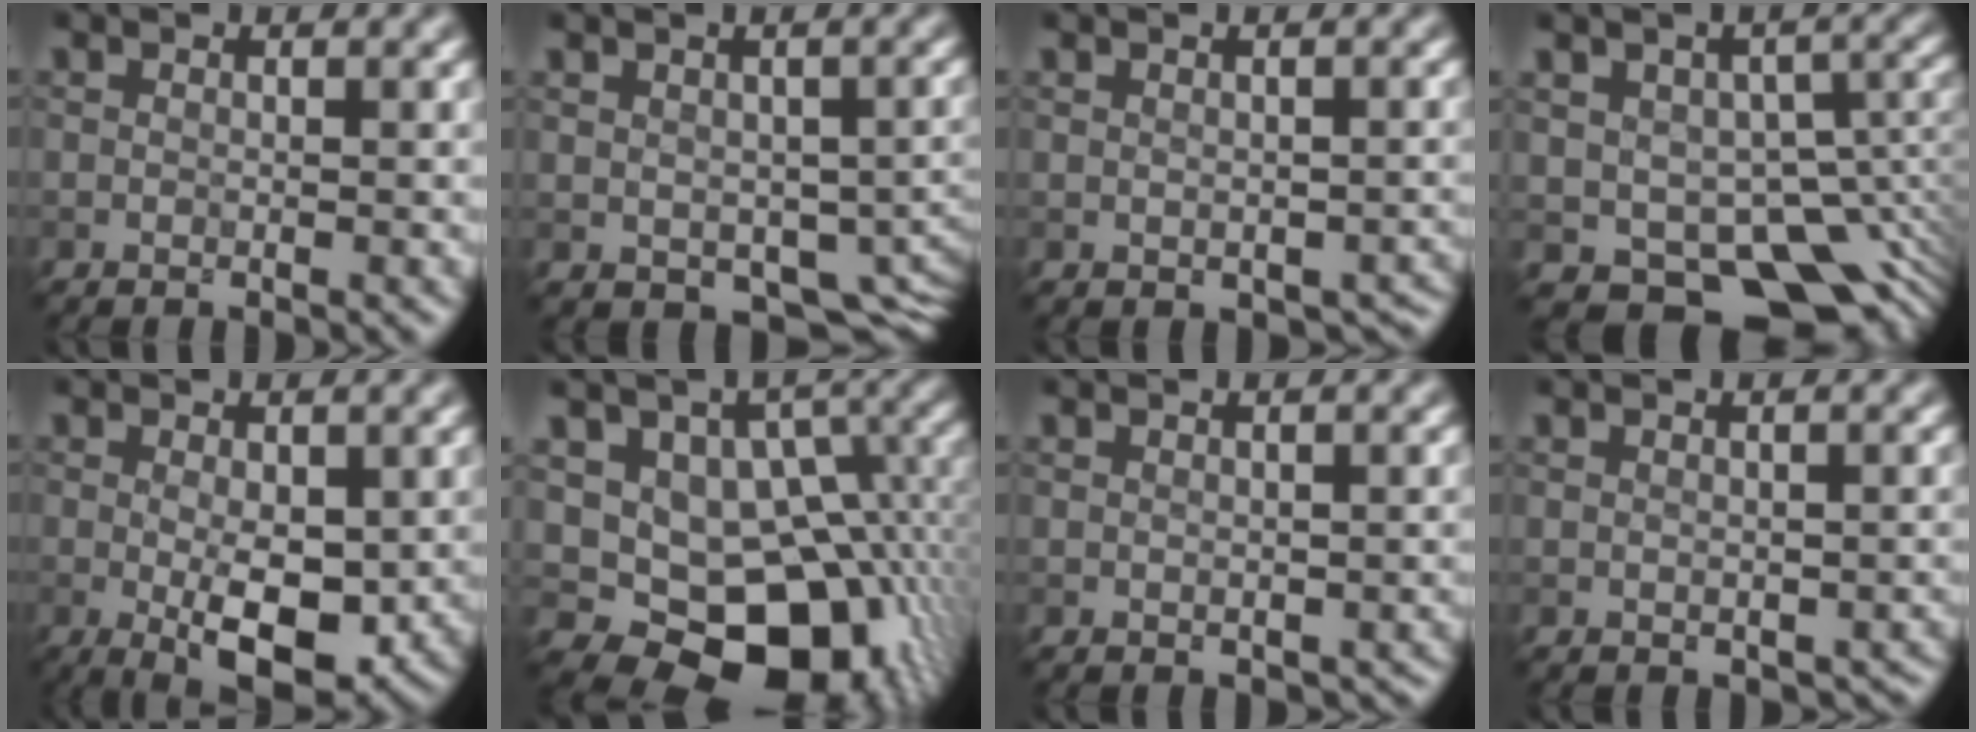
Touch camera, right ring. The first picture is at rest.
{"total": 6.6, "force": [-1.4, 4.3, 4.8], "torque": [-0.073, -0.022, -0.007]}
{"total": 3.1, "force": [-0.4, 2.4, 2.0], "torque": [-0.021, -0.014, 0.006]}
{"total": 10.4, "force": [-4.6, 6.5, 6.7], "torque": [-0.094, -0.021, -0.064]}
{"total": 5.2, "force": [-0.6, 2.3, 4.6], "torque": [-0.079, -0.010, -0.003]}
{"total": 12.6, "force": [-2.9, 8.9, 8.4], "torque": [-0.106, -0.015, -0.036]}
{"total": 1.4, "force": [0.2, 1.1, 0.8], "torque": [-0.013, -0.005, 0.010]}
{"total": 2.2, "force": [0.0, 1.8, 1.4], "torque": [-0.015, -0.010, 0.009]}